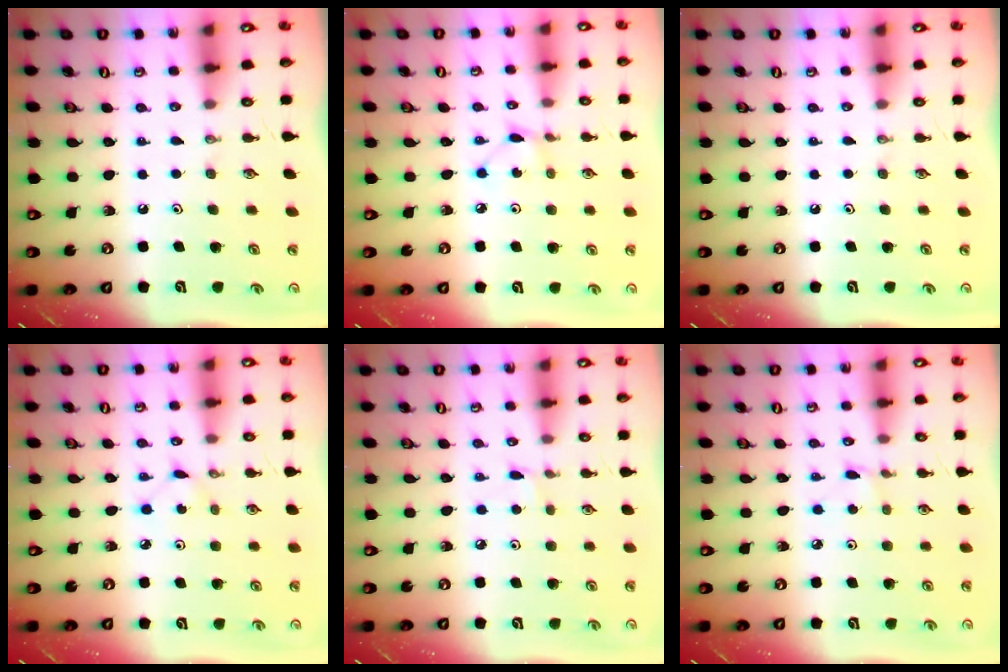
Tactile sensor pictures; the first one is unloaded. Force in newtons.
{"total": 1.9, "press": 1.9, "slide": 0.1}
{"total": 0.0}
{"total": 1.5, "press": 1.4, "slide": 0.2}
{"total": 2.3, "press": 2.3, "slide": 0.3}
{"total": 0.8, "press": 0.8, "slide": 0.1}